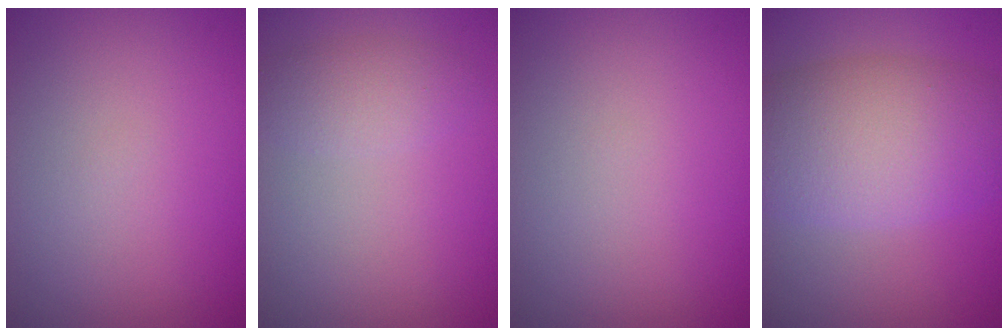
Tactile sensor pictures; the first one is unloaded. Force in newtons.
{"total": 2.1, "press": 2.1, "slide": 0.2}
{"total": 0.0}
{"total": 8.1, "press": 8.1, "slide": 0.3}